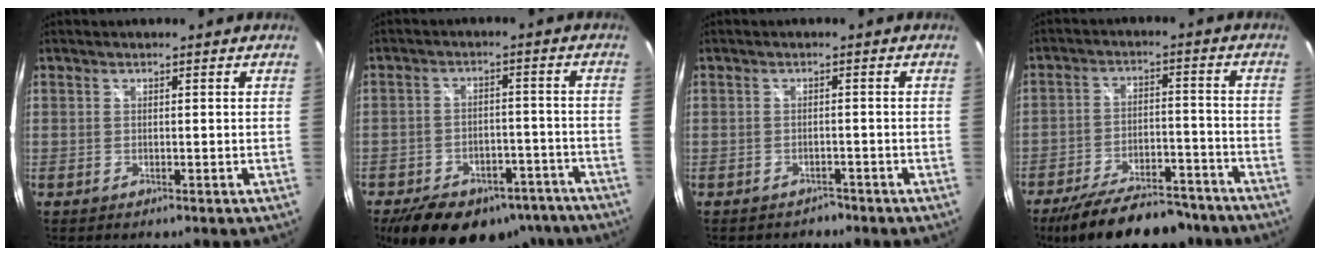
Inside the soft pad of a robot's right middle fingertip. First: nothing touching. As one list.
[{"total": 19.1, "force": [-14.1, 9.8, 8.5], "torque": [-0.171, 0.009, -0.176]}, {"total": 2.5, "force": [-2.1, 1.3, 0.4], "torque": [-0.010, -0.003, -0.030]}, {"total": 19.6, "force": [-16.1, 6.4, 9.1], "torque": [-0.171, -0.012, -0.224]}]